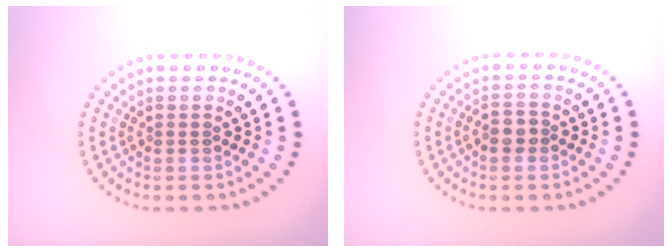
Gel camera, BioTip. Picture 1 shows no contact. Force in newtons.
{"total": 1.8, "press": 1.7, "slide": 0.7}